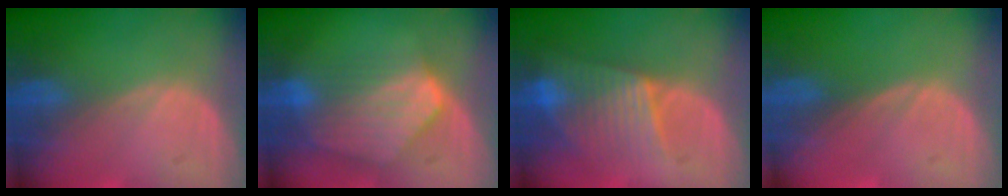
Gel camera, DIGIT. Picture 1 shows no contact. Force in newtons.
{"total": 8.2, "press": 7.6, "slide": 3.0}
{"total": 7.3, "press": 7.0, "slide": 2.2}
{"total": 0.0}